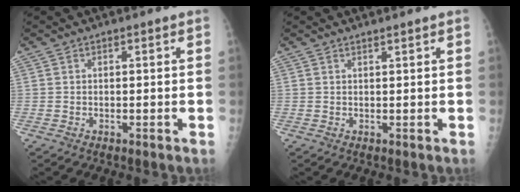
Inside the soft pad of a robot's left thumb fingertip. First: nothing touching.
{"total": 0.6, "force": [0.6, -0.1, 0.3], "torque": [-0.010, -0.005, 0.013]}